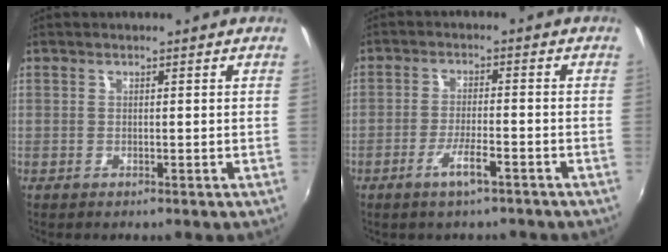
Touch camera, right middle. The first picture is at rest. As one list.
[{"total": 4.8, "force": [-3.2, 1.0, 3.4], "torque": [-0.075, -0.006, -0.054]}]